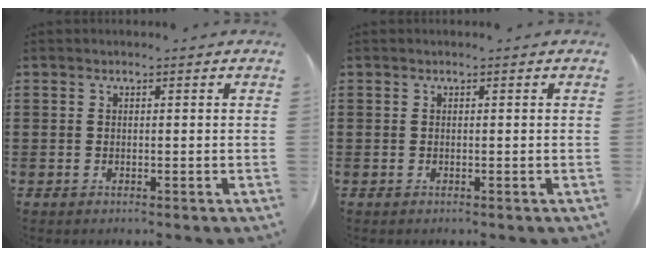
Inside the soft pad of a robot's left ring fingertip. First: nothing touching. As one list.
[{"total": 0.0}]